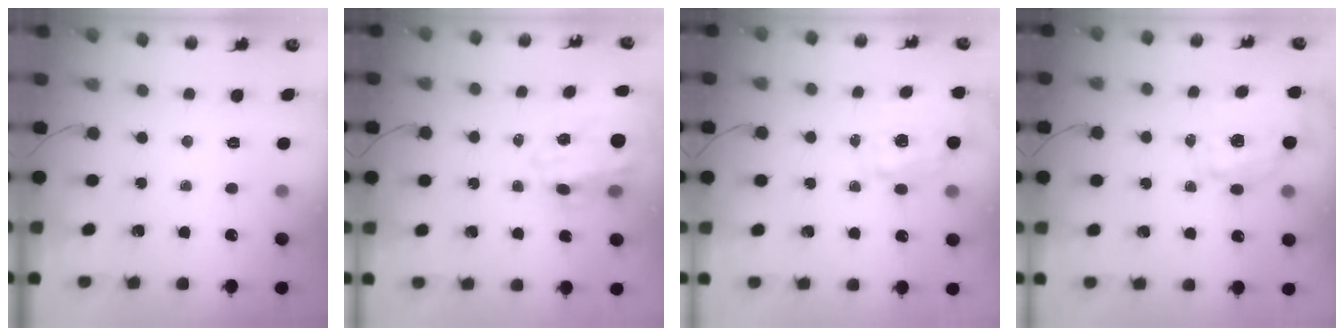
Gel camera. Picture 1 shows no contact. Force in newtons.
{"total": 13.3, "press": 12.9, "slide": 3.2}
{"total": 1.7, "press": 1.6, "slide": 0.5}
{"total": 2.6, "press": 2.3, "slide": 1.3}